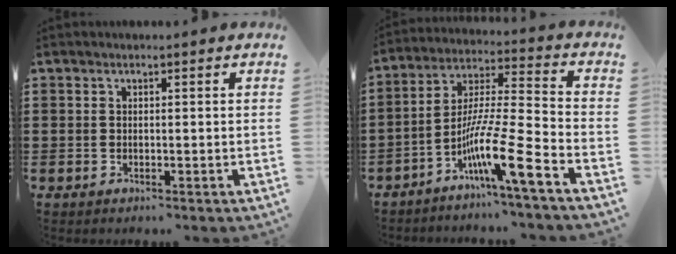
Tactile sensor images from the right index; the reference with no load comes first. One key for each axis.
{"total": 11.8, "fx": -6.8, "fy": 0.4, "fz": 9.7, "tx": -0.192, "ty": -0.016, "tz": -0.135}